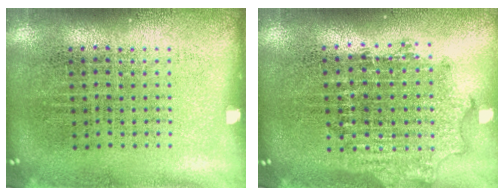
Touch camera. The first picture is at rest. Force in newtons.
{"total": 1.8, "press": 1.4, "slide": 1.1}